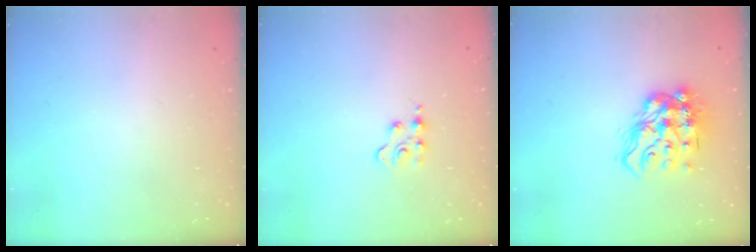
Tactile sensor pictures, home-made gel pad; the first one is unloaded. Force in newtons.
{"total": 3.0, "press": 2.9, "slide": 0.4}
{"total": 16.4, "press": 16.3, "slide": 1.6}